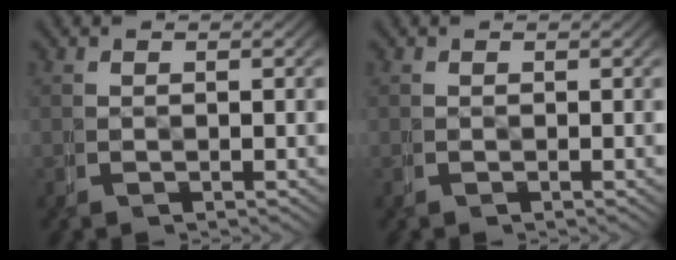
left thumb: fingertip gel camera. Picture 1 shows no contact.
{"total": 0.0}